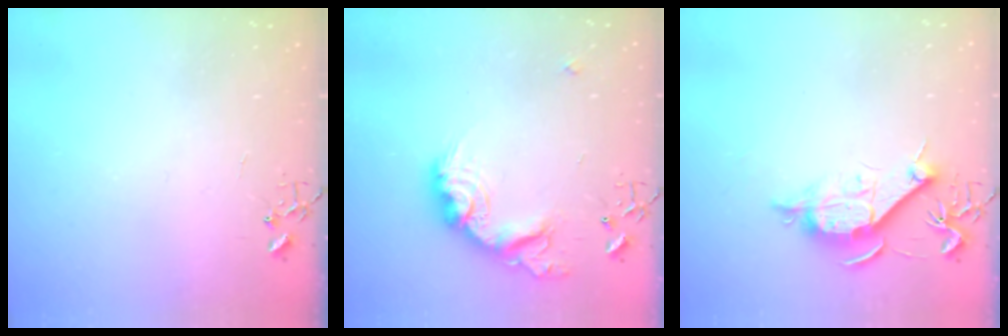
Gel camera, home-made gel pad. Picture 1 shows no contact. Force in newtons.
{"total": 17.9, "press": 17.8, "slide": 1.1}
{"total": 10.6, "press": 10.6, "slide": 0.8}